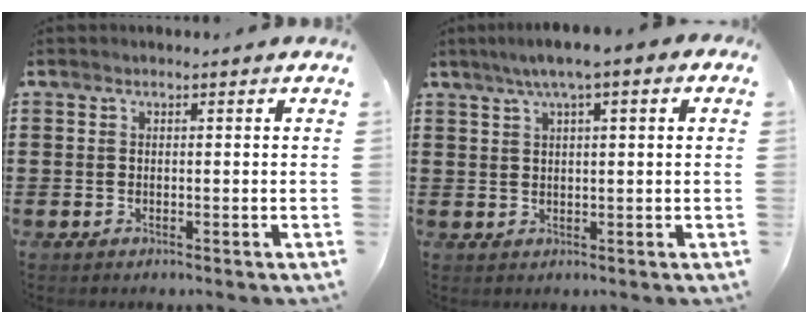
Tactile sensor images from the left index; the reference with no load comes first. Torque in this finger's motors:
{"motor_torque": [1.55, -0.58, 0.95, 0.21]}